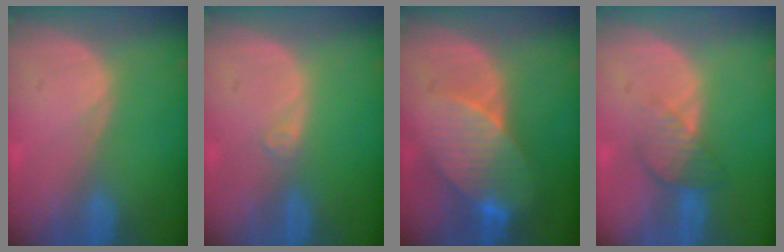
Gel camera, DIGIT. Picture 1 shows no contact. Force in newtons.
{"total": 0.9, "press": 0.8, "slide": 0.2}
{"total": 8.2, "press": 7.7, "slide": 2.7}
{"total": 4.3, "press": 3.7, "slide": 2.1}